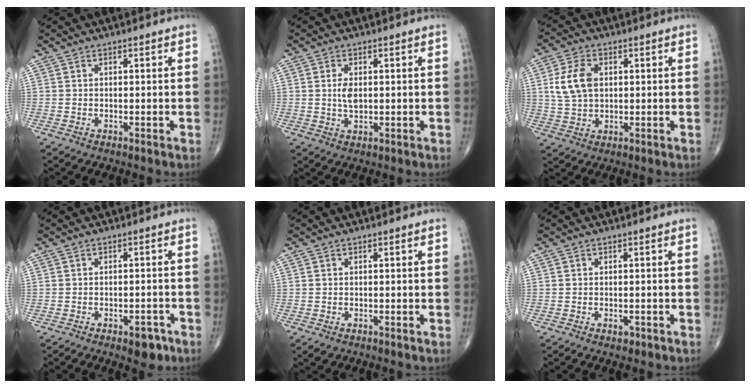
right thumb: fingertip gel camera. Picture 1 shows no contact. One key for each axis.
{"total": 3.4, "fx": 0.4, "fy": 1.9, "fz": 2.9, "tx": -0.052, "ty": -0.006, "tz": 0.010}
{"total": 8.1, "fx": 1.6, "fy": 5.2, "fz": 6.0, "tx": -0.117, "ty": 0.001, "tz": 0.034}
{"total": 4.0, "fx": -2.4, "fy": 1.9, "fz": 2.6, "tx": -0.021, "ty": 0.012, "tz": -0.029}
{"total": 1.0, "fx": -0.5, "fy": 0.7, "fz": 0.6, "tx": -0.009, "ty": 0.000, "tz": -0.004}
{"total": 1.1, "fx": -0.6, "fy": 0.6, "fz": 0.7, "tx": -0.010, "ty": 0.001, "tz": -0.009}